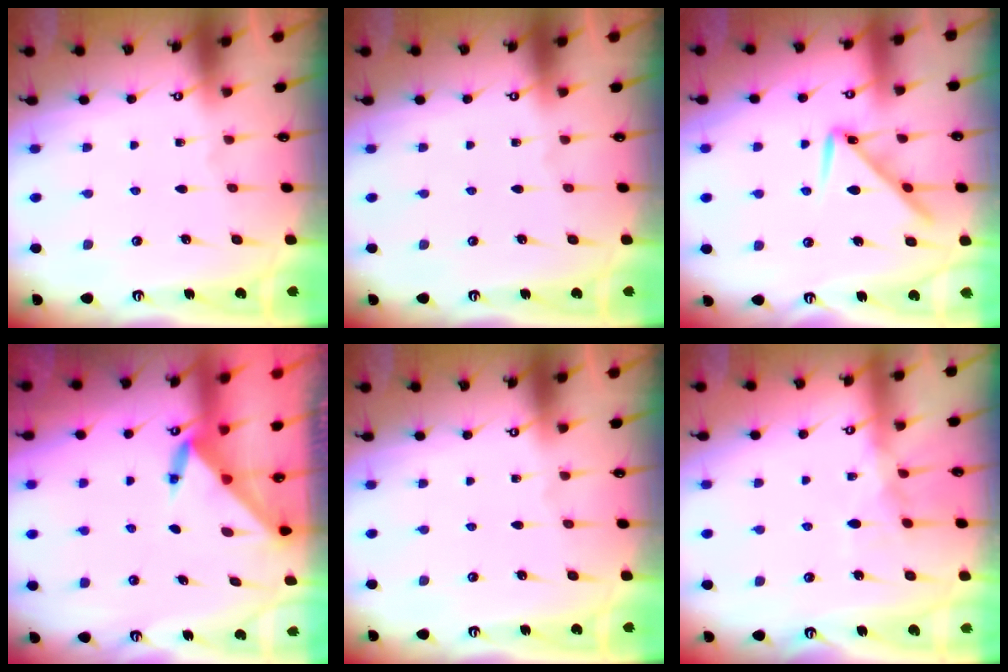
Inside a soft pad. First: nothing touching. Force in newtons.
{"total": 0.0}
{"total": 10.3, "press": 10.3, "slide": 0.4}
{"total": 3.6, "press": 3.5, "slide": 0.4}
{"total": 0.0}
{"total": 9.1, "press": 9.1, "slide": 0.8}